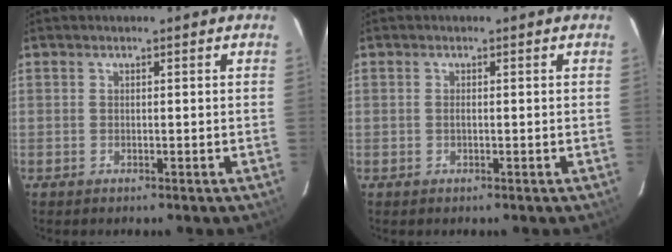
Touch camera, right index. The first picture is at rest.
{"total": 0.5, "force": [-0.1, 0.2, 0.5], "torque": [-0.010, 0.001, -0.003]}